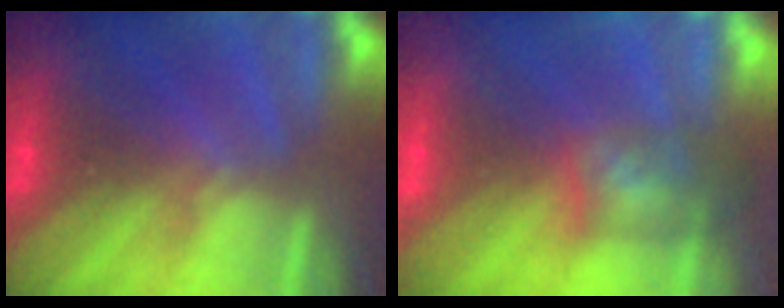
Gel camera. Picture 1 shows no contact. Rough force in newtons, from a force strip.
{"total": 7.6}